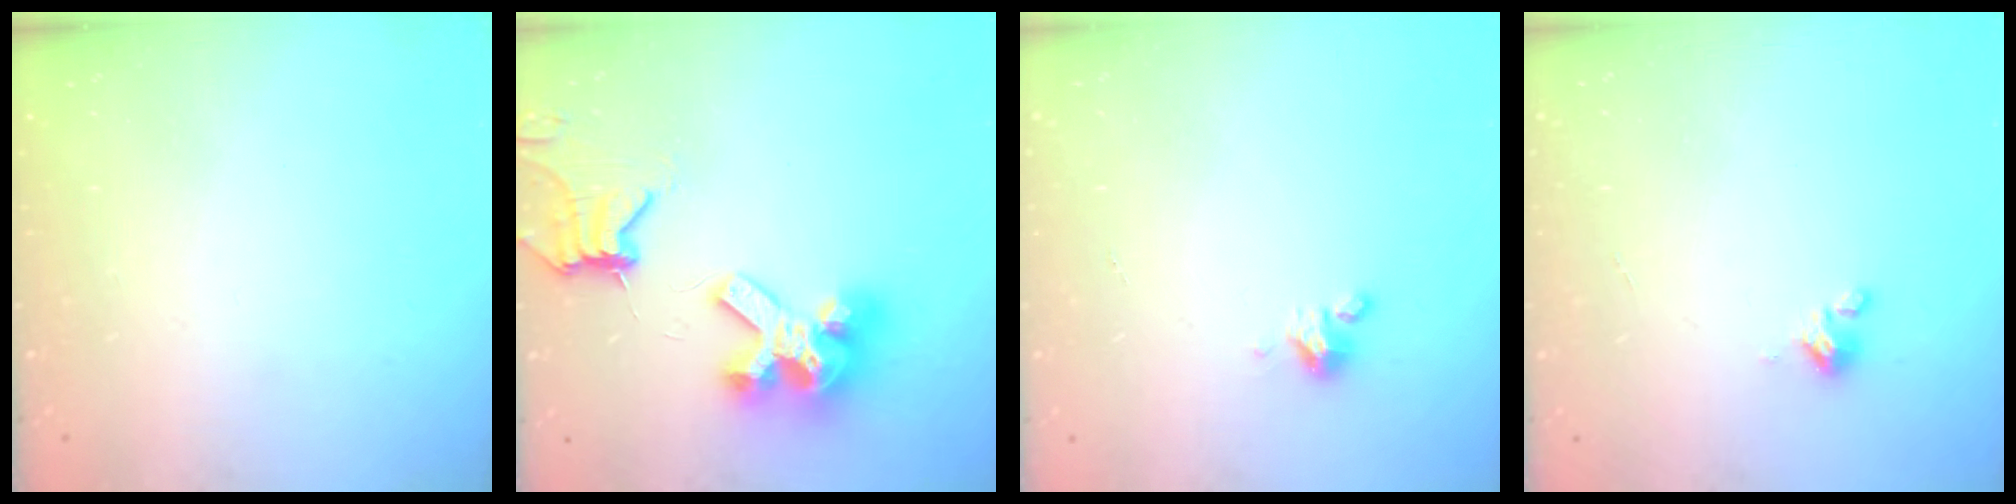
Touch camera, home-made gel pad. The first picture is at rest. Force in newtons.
{"total": 15.0, "press": 14.9, "slide": 1.8}
{"total": 3.4, "press": 3.4, "slide": 0.3}
{"total": 0.9, "press": 0.9, "slide": 0.2}